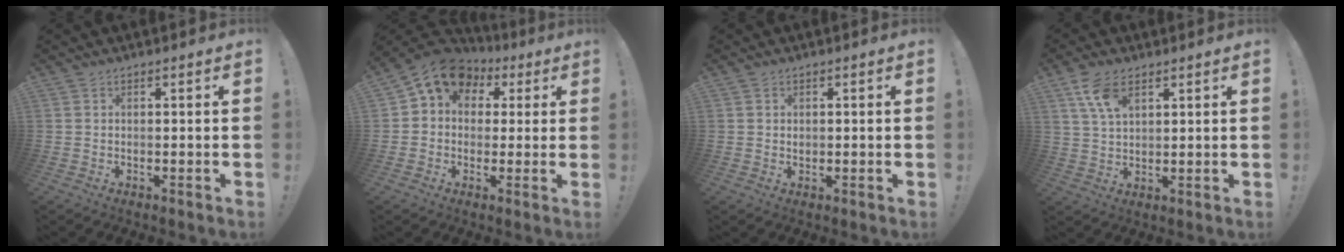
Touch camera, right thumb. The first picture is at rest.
{"total": 11.1, "force": [5.0, 8.5, 5.1], "torque": [-0.079, -0.018, 0.097]}
{"total": 1.0, "force": [0.3, 0.9, 0.1], "torque": [-0.002, 0.003, 0.006]}
{"total": 7.8, "force": [4.3, 3.9, 5.3], "torque": [-0.093, -0.013, 0.081]}